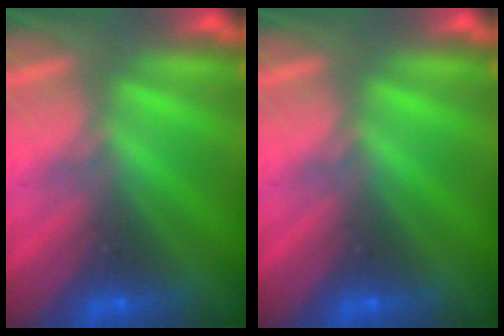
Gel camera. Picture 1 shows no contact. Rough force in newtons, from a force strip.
{"total": 0.0}